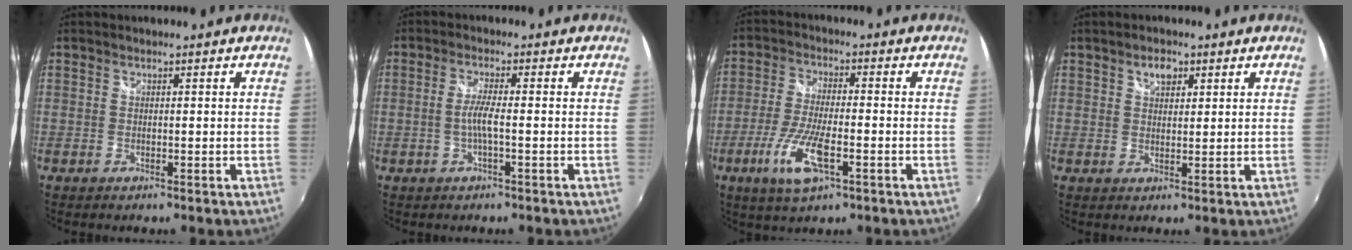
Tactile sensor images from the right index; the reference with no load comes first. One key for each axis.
{"total": 3.2, "fx": -0.9, "fy": -0.2, "fz": 3.1, "tx": -0.064, "ty": 0.000, "tz": -0.016}
{"total": 10.2, "fx": -4.3, "fy": 2.8, "fz": 8.9, "tx": -0.189, "ty": -0.013, "tz": -0.083}
{"total": 3.1, "fx": 1.7, "fy": 2.0, "fz": 1.7, "tx": -0.024, "ty": 0.008, "tz": 0.028}